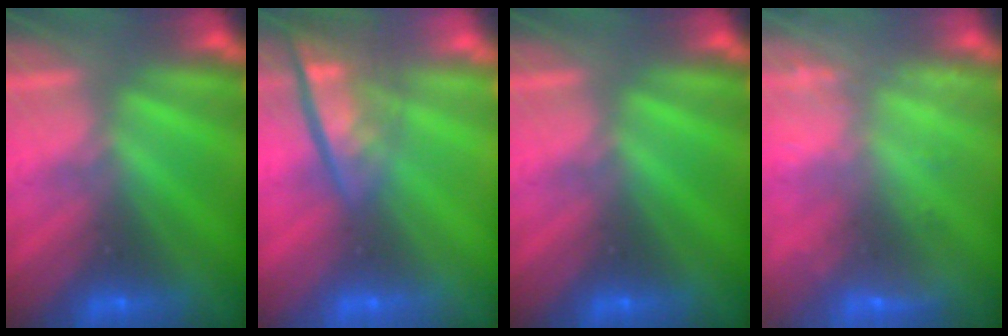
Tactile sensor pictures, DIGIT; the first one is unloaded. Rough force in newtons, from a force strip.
{"total": 4.5}
{"total": 0.0}
{"total": 6.9}